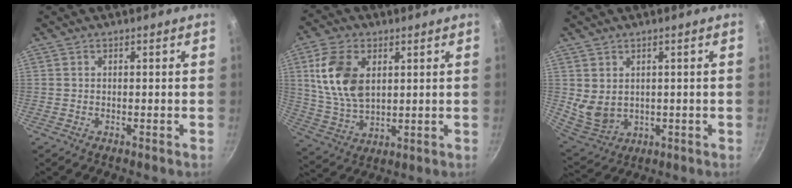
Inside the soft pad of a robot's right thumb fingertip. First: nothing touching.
{"total": 13.3, "force": [3.4, 8.3, 9.9], "torque": [-0.176, -0.015, 0.074]}
{"total": 6.7, "force": [1.4, 5.3, 3.9], "torque": [-0.058, -0.017, 0.047]}